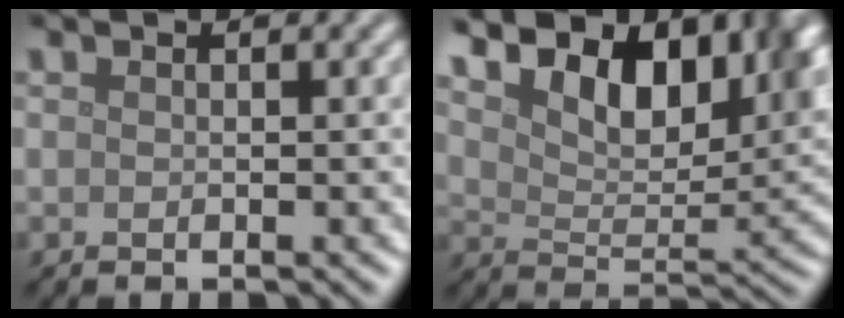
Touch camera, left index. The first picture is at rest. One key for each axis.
{"total": 11.9, "fx": 6.9, "fy": 5.9, "fz": 7.7, "tx": -0.105, "ty": 0.013, "tz": 0.103}